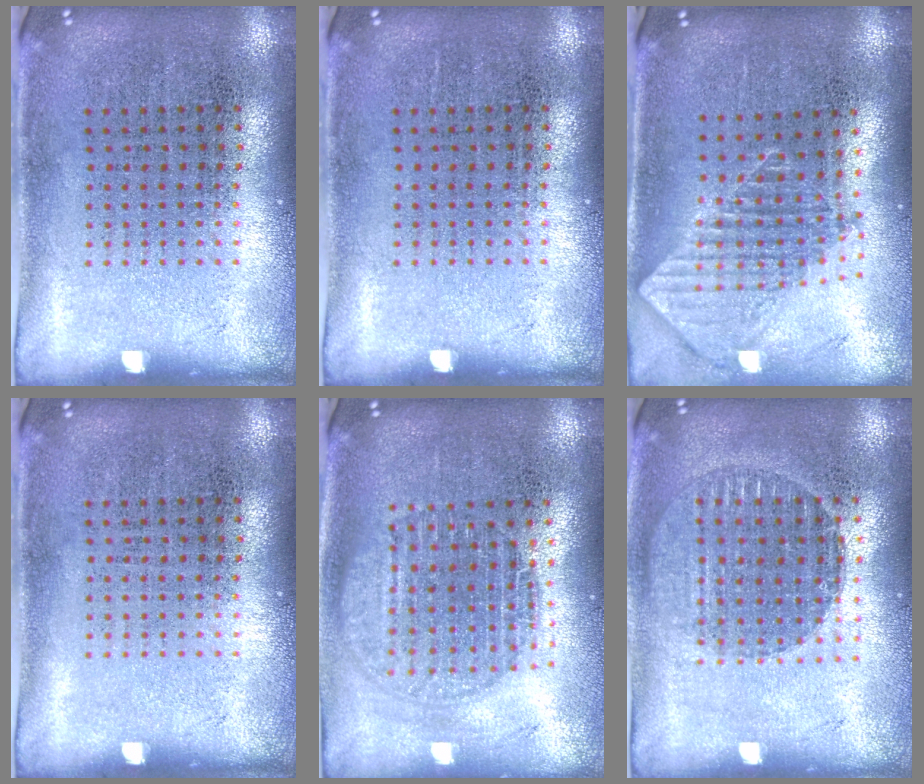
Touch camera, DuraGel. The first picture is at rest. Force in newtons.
{"total": 0.0}
{"total": 1.9, "press": 1.5, "slide": 1.2}
{"total": 0.0}
{"total": 1.7, "press": 1.5, "slide": 0.9}
{"total": 1.4, "press": 1.2, "slide": 0.6}